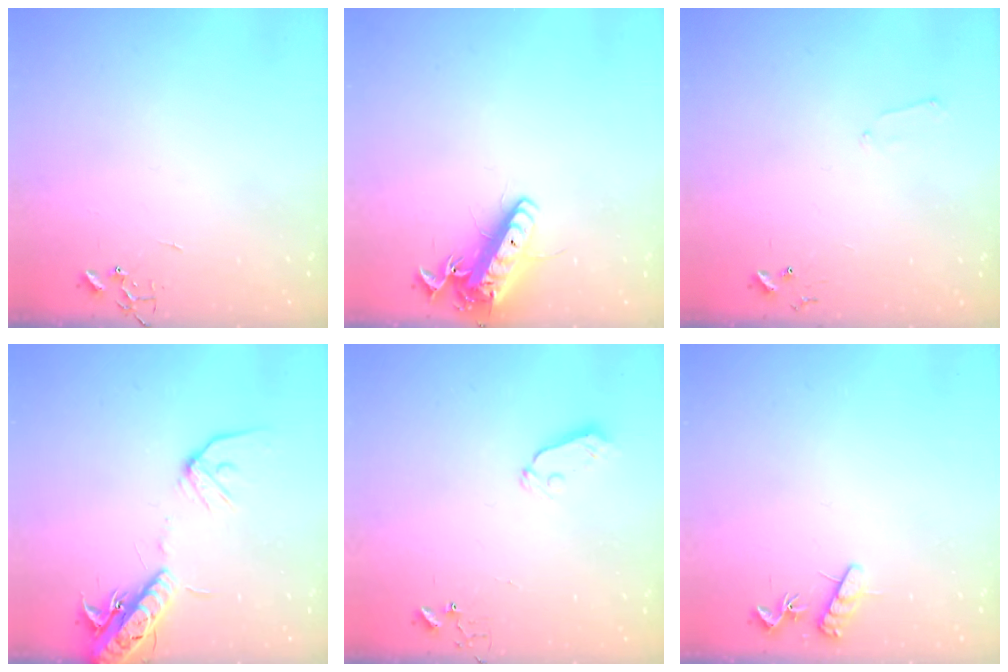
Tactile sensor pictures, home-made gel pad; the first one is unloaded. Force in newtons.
{"total": 15.0, "press": 14.7, "slide": 2.8}
{"total": 5.1, "press": 5.0, "slide": 0.6}
{"total": 15.1, "press": 14.7, "slide": 3.3}
{"total": 4.1, "press": 4.1, "slide": 0.1}
{"total": 8.1, "press": 8.1, "slide": 0.6}